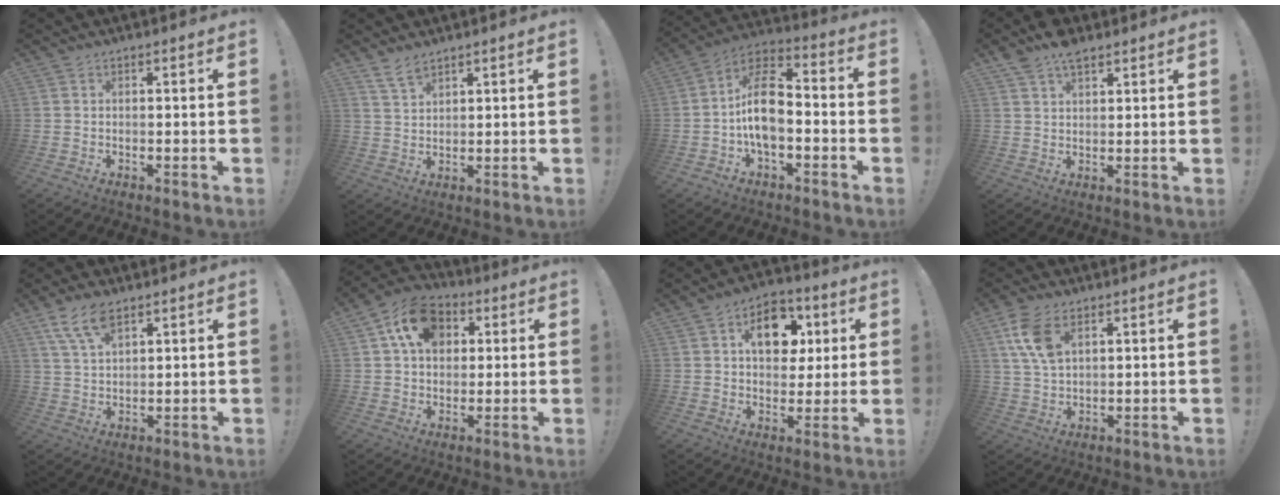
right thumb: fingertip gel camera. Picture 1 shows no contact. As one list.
[{"total": 5.2, "force": [4.2, 2.0, 2.1], "torque": [-0.039, -0.022, 0.080]}, {"total": 13.7, "force": [-2.6, 8.0, 10.8], "torque": [-0.188, 0.024, -0.042]}, {"total": 7.4, "force": [5.4, 3.7, 3.4], "torque": [-0.045, -0.025, 0.098]}, {"total": 8.3, "force": [5.3, 3.6, 5.4], "torque": [-0.098, -0.016, 0.100]}, {"total": 14.2, "force": [5.1, 10.6, 7.9], "torque": [-0.122, -0.006, 0.099]}, {"total": 13.5, "force": [4.3, 9.5, 8.5], "torque": [-0.103, -0.006, 0.076]}, {"total": 9.6, "force": [4.5, 5.7, 6.3], "torque": [-0.125, -0.010, 0.086]}]